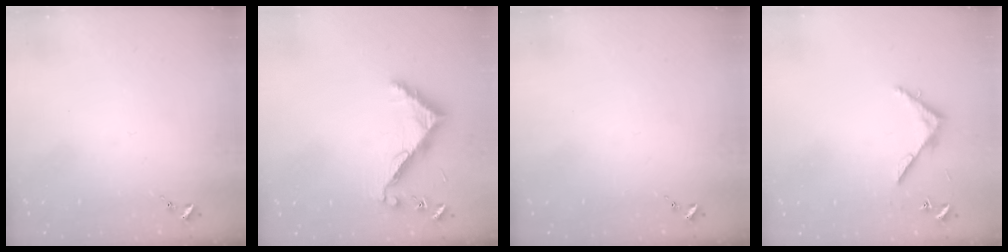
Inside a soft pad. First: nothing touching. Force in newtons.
{"total": 8.0, "press": 7.9, "slide": 0.4}
{"total": 0.0}
{"total": 5.0, "press": 5.0, "slide": 0.4}